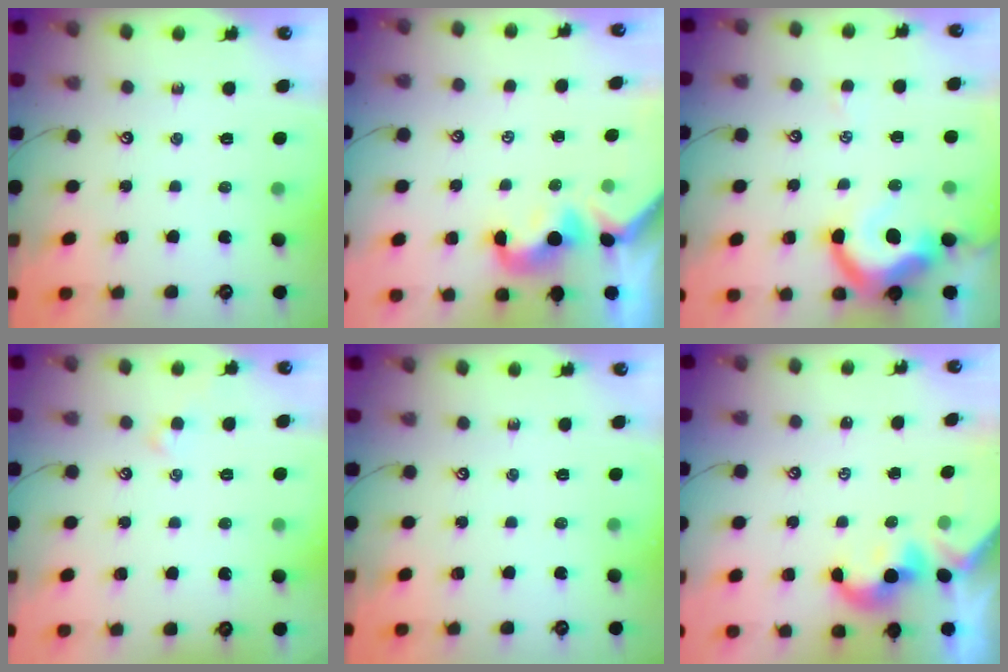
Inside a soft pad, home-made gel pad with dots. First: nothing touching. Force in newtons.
{"total": 1.1, "press": 1.1, "slide": 0.2}
{"total": 7.6, "press": 7.5, "slide": 1.5}
{"total": 2.1, "press": 2.1, "slide": 0.3}
{"total": 0.0}
{"total": 1.5, "press": 1.5, "slide": 0.3}